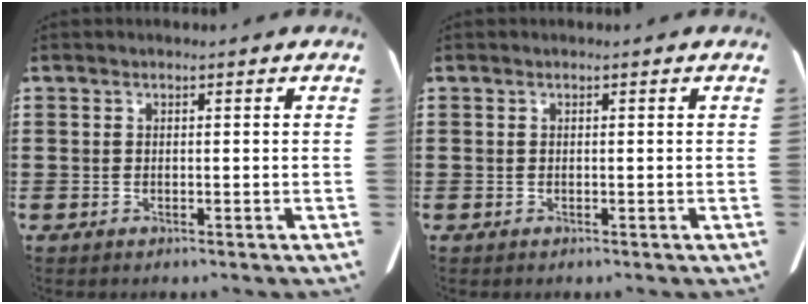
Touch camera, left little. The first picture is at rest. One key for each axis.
{"total": 0.0}